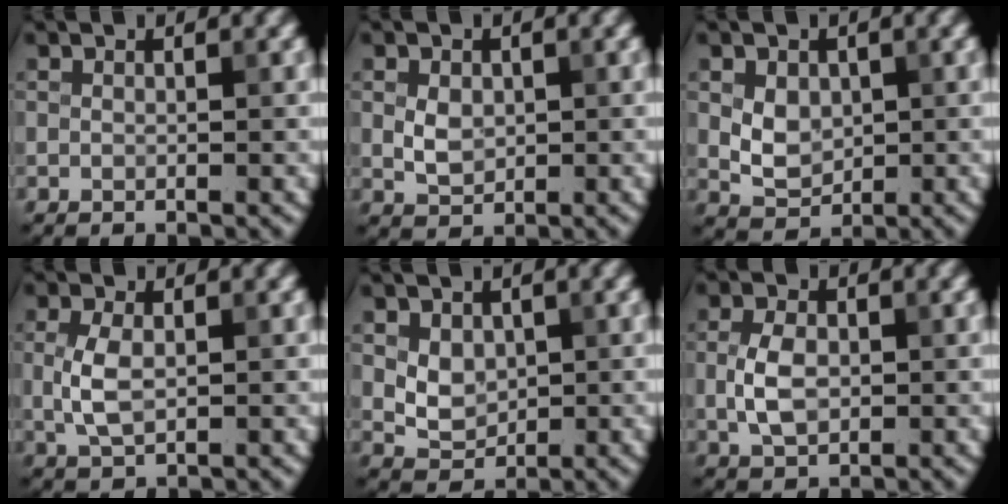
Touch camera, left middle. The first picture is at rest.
{"total": 2.3, "force": [0.3, 1.8, 1.4], "torque": [-0.026, -0.002, 0.006]}
{"total": 2.9, "force": [0.3, 2.2, 1.8], "torque": [-0.033, -0.004, 0.007]}
{"total": 3.1, "force": [0.1, 1.8, 2.5], "torque": [-0.060, -0.001, 0.003]}
{"total": 2.6, "force": [0.5, 2.1, 1.6], "torque": [-0.028, -0.004, 0.011]}
{"total": 3.5, "force": [-0.1, 2.3, 2.6], "torque": [-0.057, 0.001, -0.004]}